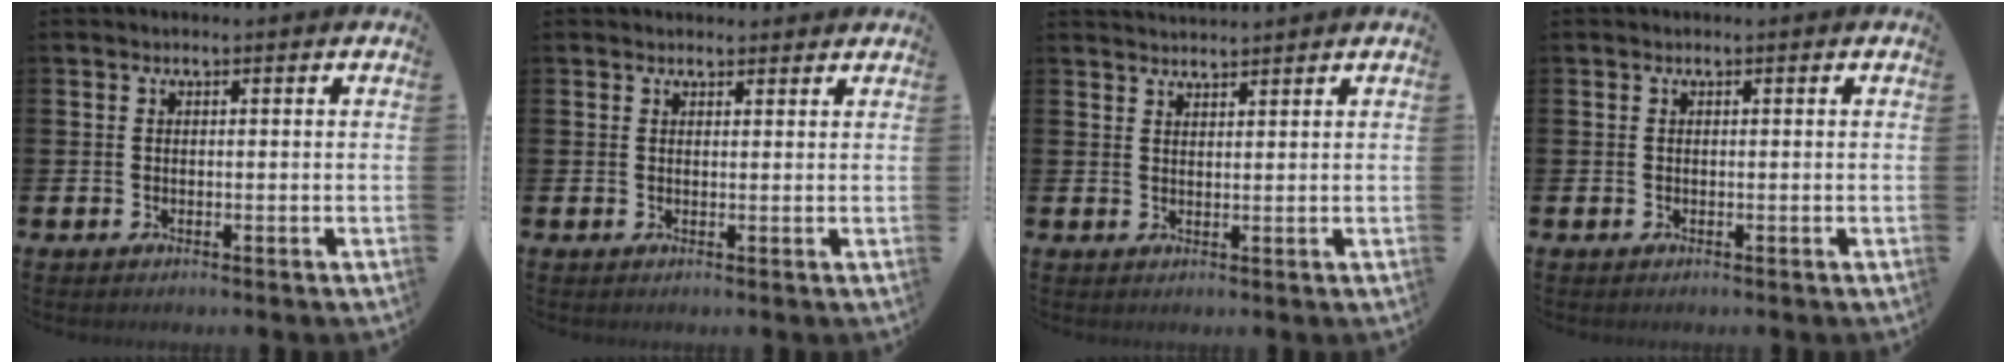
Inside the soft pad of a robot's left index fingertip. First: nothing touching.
{"total": 1.6, "force": [1.5, 0.6, 0.0], "torque": [0.013, -0.005, 0.024]}
{"total": 2.3, "force": [2.2, 0.2, 0.1], "torque": [-0.005, -0.009, 0.042]}
{"total": 0.0}